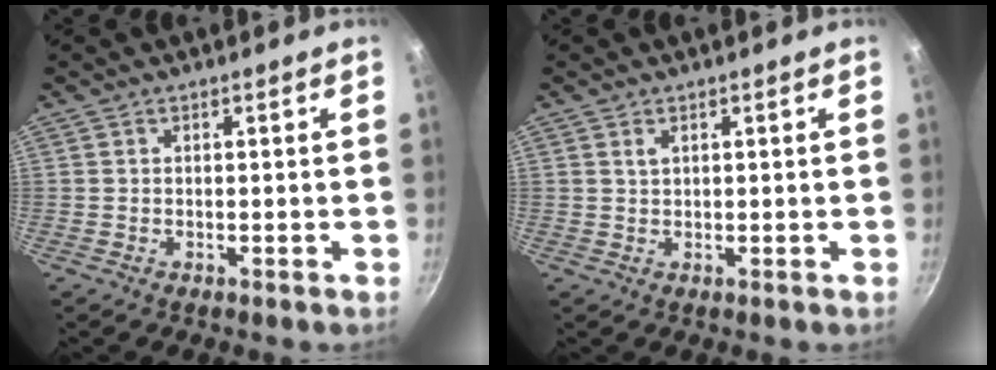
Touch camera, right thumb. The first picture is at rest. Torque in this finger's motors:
{"motor_torque": [-0.59, 0.34, 0.10, -0.02, 0.00]}